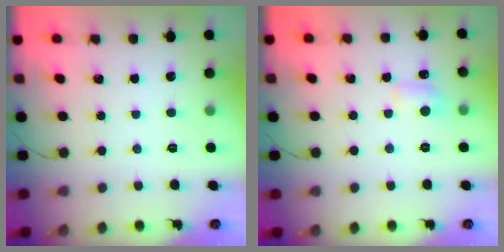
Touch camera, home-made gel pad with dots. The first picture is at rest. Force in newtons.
{"total": 6.8, "press": 6.6, "slide": 1.7}